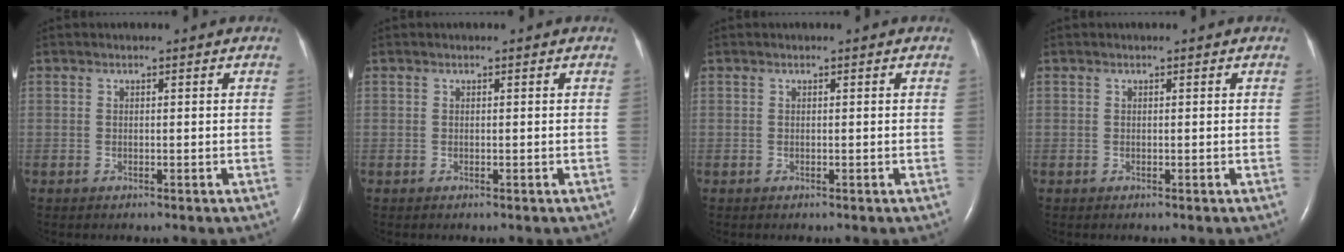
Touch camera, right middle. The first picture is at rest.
{"total": 0.0}
{"total": 0.0}
{"total": 0.0}